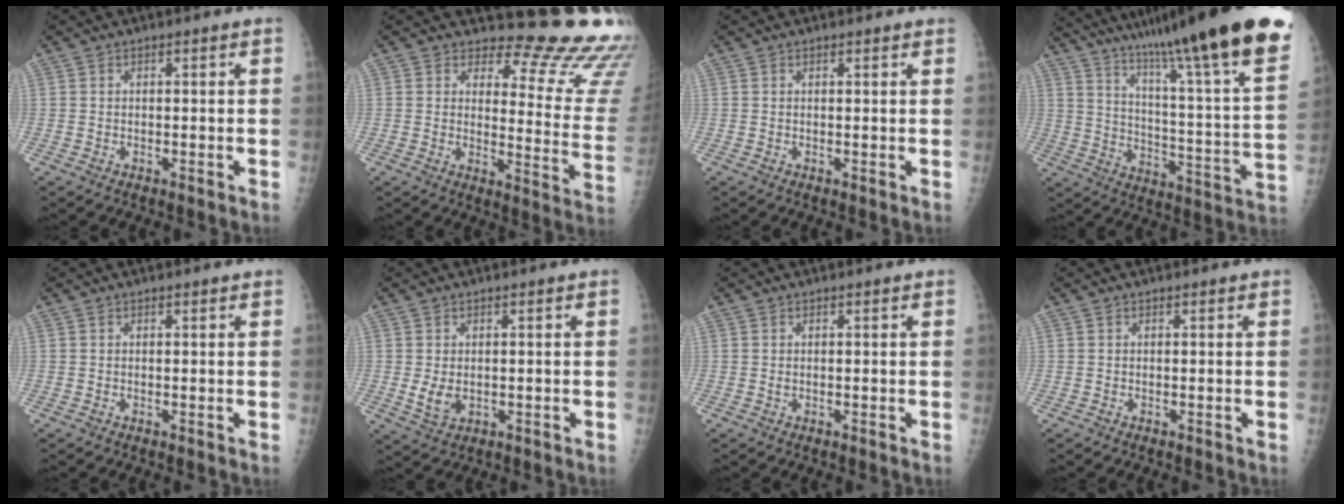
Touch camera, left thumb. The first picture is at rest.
{"total": 17.2, "force": [16.4, 3.6, 3.5], "torque": [0.004, -0.188, 0.169]}
{"total": 1.2, "force": [1.0, 0.2, 0.6], "torque": [-0.004, 0.001, 0.014]}
{"total": 33.6, "force": [24.0, 3.0, 23.2], "torque": [-0.303, -0.095, 0.346]}
{"total": 0.9, "force": [0.8, 0.1, 0.5], "torque": [-0.005, 0.001, 0.012]}
{"total": 3.5, "force": [0.3, 2.3, 2.6], "torque": [-0.041, -0.010, 0.014]}
{"total": 0.9, "force": [0.6, 0.3, 0.6], "torque": [-0.013, -0.001, 0.011]}
{"total": 0.6, "force": [0.5, 0.1, 0.3], "torque": [-0.006, 0.001, 0.008]}